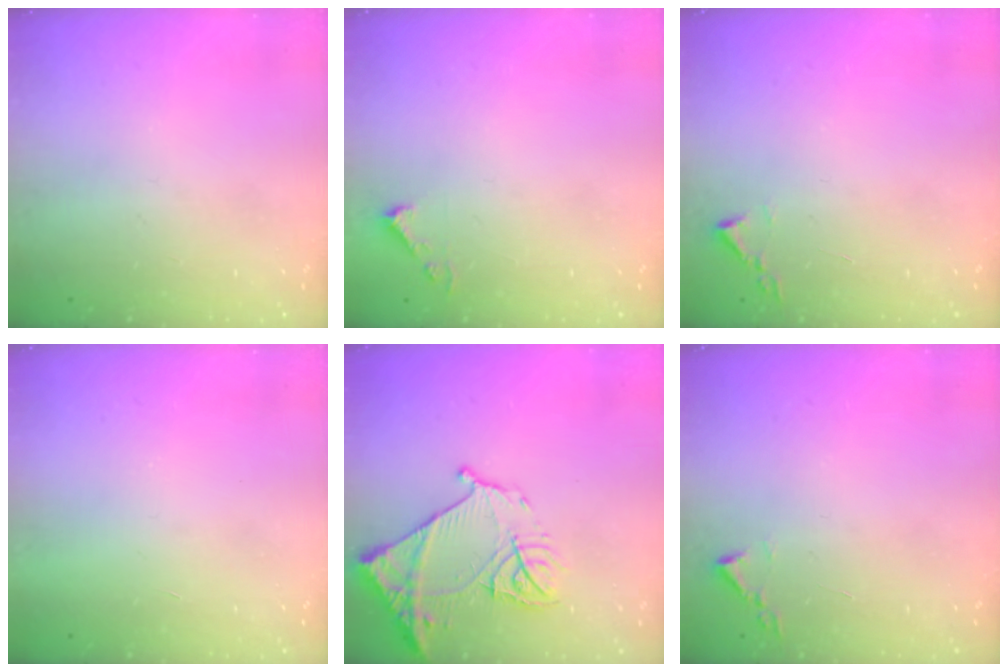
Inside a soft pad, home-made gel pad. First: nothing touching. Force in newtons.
{"total": 3.7, "press": 3.7, "slide": 0.5}
{"total": 1.9, "press": 1.8, "slide": 0.3}
{"total": 1.7, "press": 1.7, "slide": 0.1}
{"total": 15.0, "press": 14.9, "slide": 1.6}
{"total": 1.9, "press": 1.8, "slide": 0.3}